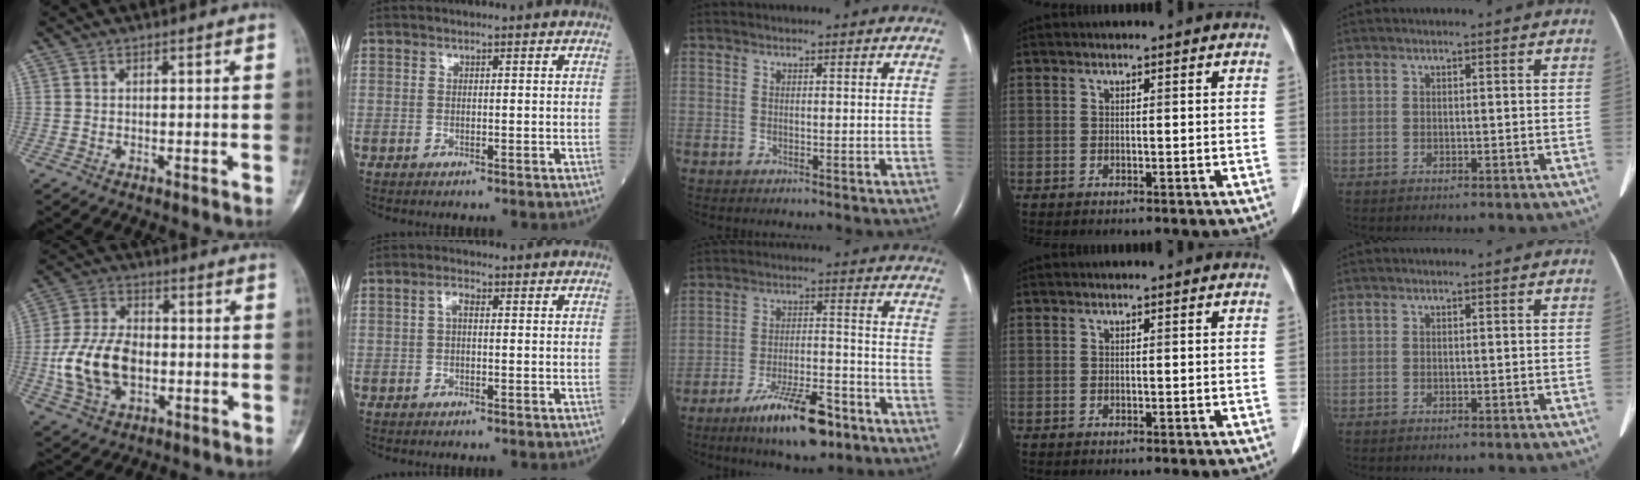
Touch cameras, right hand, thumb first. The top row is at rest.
{"thumb": {"total": 13.9, "force": [-2.1, 9.0, 10.4], "torque": [-0.196, 0.017, -0.036]}, "index": {"total": 1.8, "force": [0.3, 0.7, 1.7], "torque": [-0.033, 0.007, 0.005]}, "middle": {"total": 12.0, "force": [-8.0, 3.0, 8.5], "torque": [-0.146, -0.006, -0.132]}}